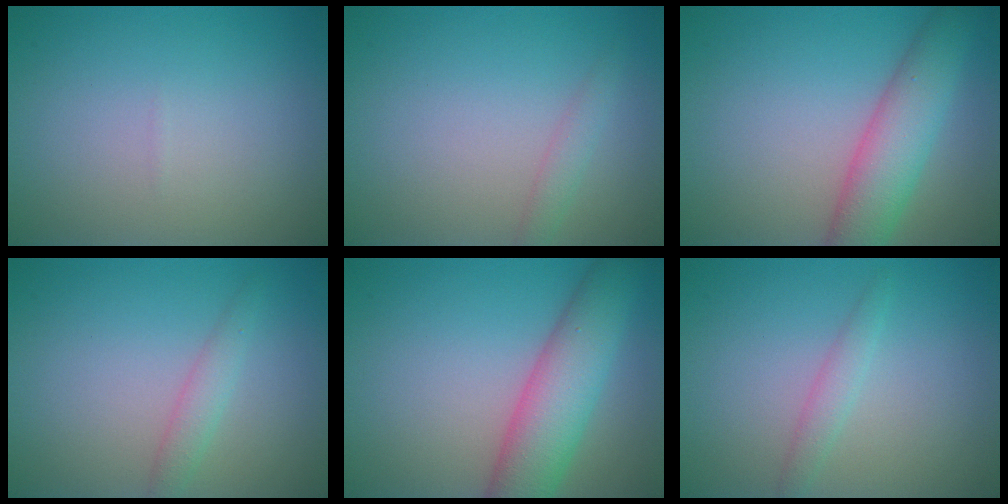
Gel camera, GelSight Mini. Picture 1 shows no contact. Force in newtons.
{"total": 1.3, "press": 1.3, "slide": 0.1}
{"total": 5.6, "press": 5.6, "slide": 0.2}
{"total": 1.6, "press": 1.6, "slide": 0.0}
{"total": 6.8, "press": 6.8, "slide": 0.3}
{"total": 1.4, "press": 1.4, "slide": 0.1}